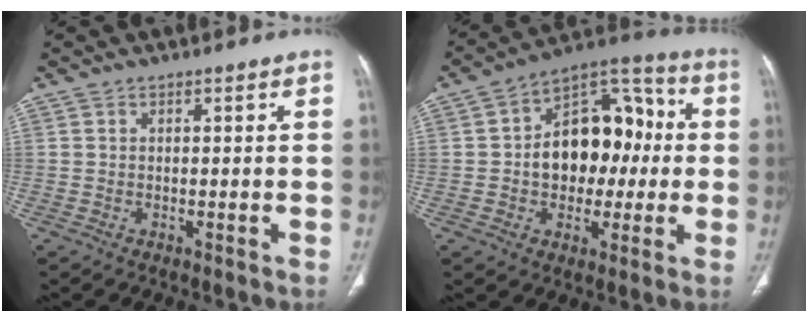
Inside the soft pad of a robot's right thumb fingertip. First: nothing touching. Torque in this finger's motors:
{"motor_torque": [0.62, 2.71, 1.08, -0.07, 0.08]}